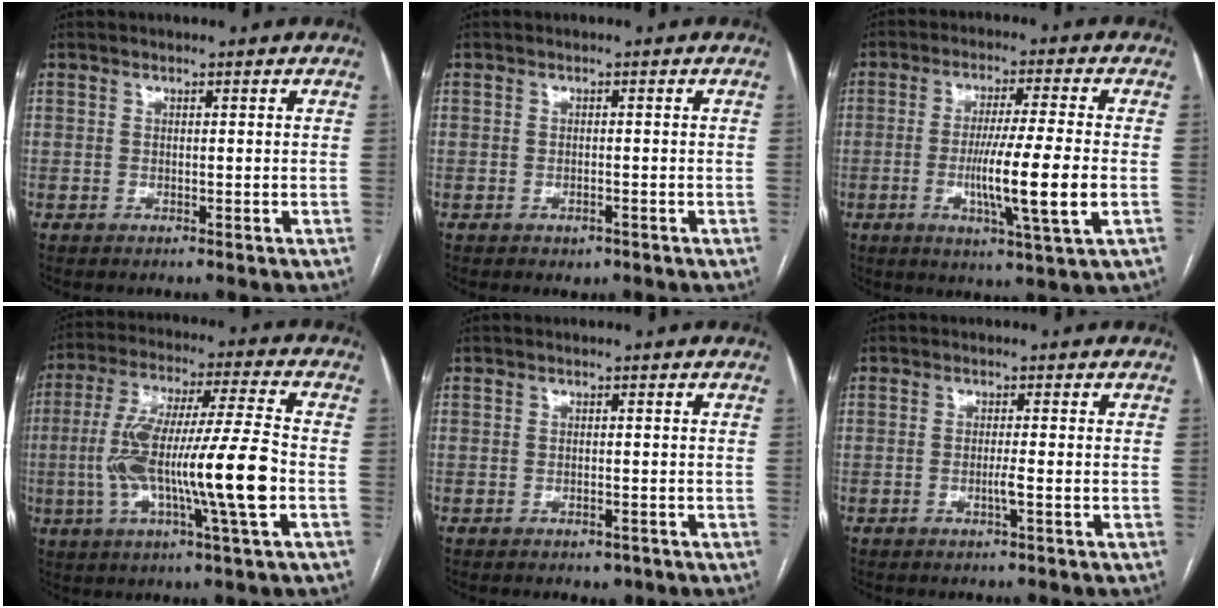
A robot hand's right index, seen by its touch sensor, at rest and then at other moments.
{"total": 1.3, "force": [-0.8, 0.8, 0.7], "torque": [-0.012, 0.001, -0.005]}
{"total": 11.4, "force": [-2.1, -0.5, 11.2], "torque": [-0.196, -0.018, -0.042]}
{"total": 17.1, "force": [-3.2, 0.4, 16.8], "torque": [-0.316, 0.003, -0.059]}
{"total": 1.7, "force": [-1.1, 1.0, 0.9], "torque": [-0.013, 0.001, -0.007]}
{"total": 1.6, "force": [-0.6, -0.2, 1.5], "torque": [-0.030, -0.002, -0.011]}